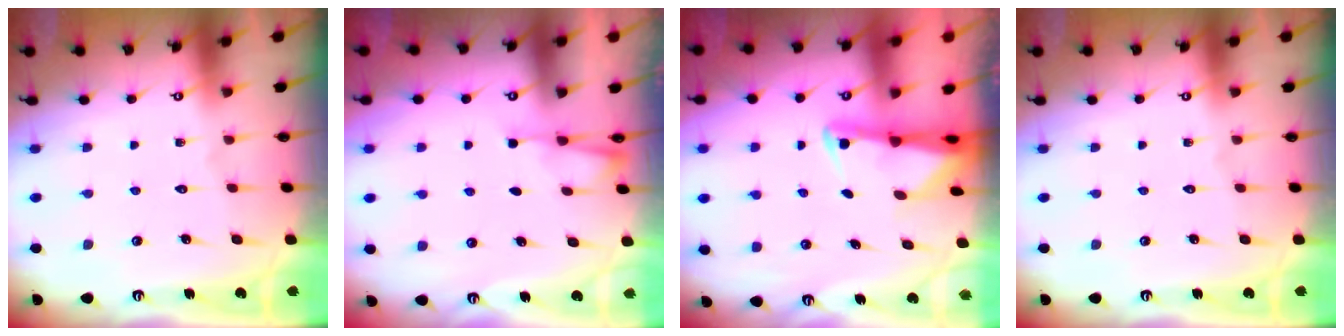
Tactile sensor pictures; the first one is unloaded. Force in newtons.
{"total": 2.3, "press": 2.2, "slide": 0.4}
{"total": 2.4, "press": 2.4, "slide": 0.5}
{"total": 0.0}